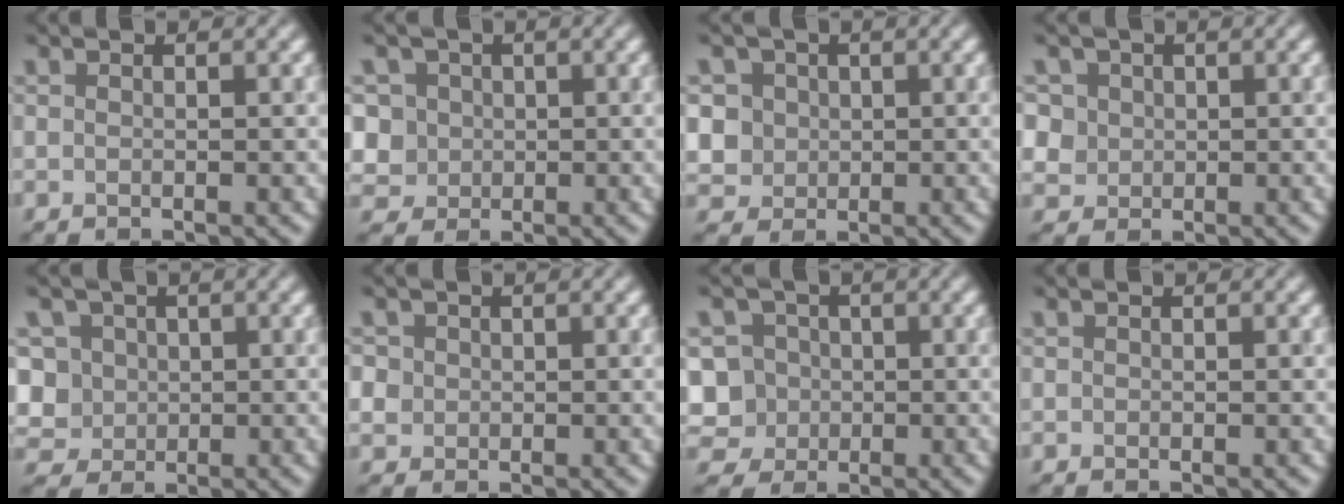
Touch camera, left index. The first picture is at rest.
{"total": 5.3, "force": [1.7, 4.6, 1.9], "torque": [-0.038, 0.018, 0.015]}
{"total": 4.7, "force": [1.4, 4.2, 1.6], "torque": [-0.032, 0.016, 0.018]}
{"total": 4.8, "force": [2.0, 4.0, 1.8], "torque": [-0.045, 0.013, 0.028]}
{"total": 6.2, "force": [1.2, 5.5, 2.7], "torque": [-0.055, 0.025, 0.004]}
{"total": 2.5, "force": [0.8, 2.2, 0.9], "torque": [-0.017, 0.011, 0.015]}
{"total": 7.2, "force": [-0.6, 6.7, 2.4], "torque": [-0.047, 0.024, -0.036]}
{"total": 0.0}